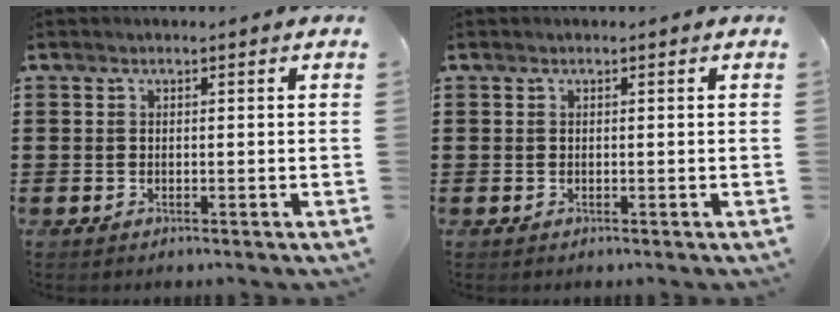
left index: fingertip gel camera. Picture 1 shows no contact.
{"total": 0.0}